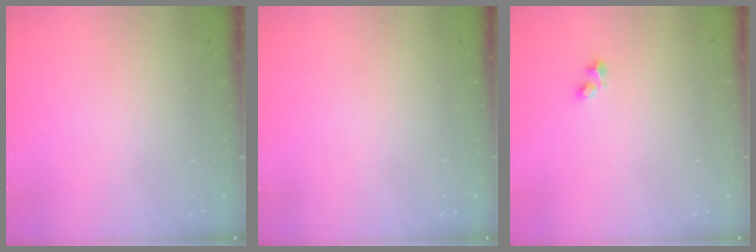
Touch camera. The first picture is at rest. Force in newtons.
{"total": 0.0}
{"total": 1.7, "press": 1.6, "slide": 0.6}